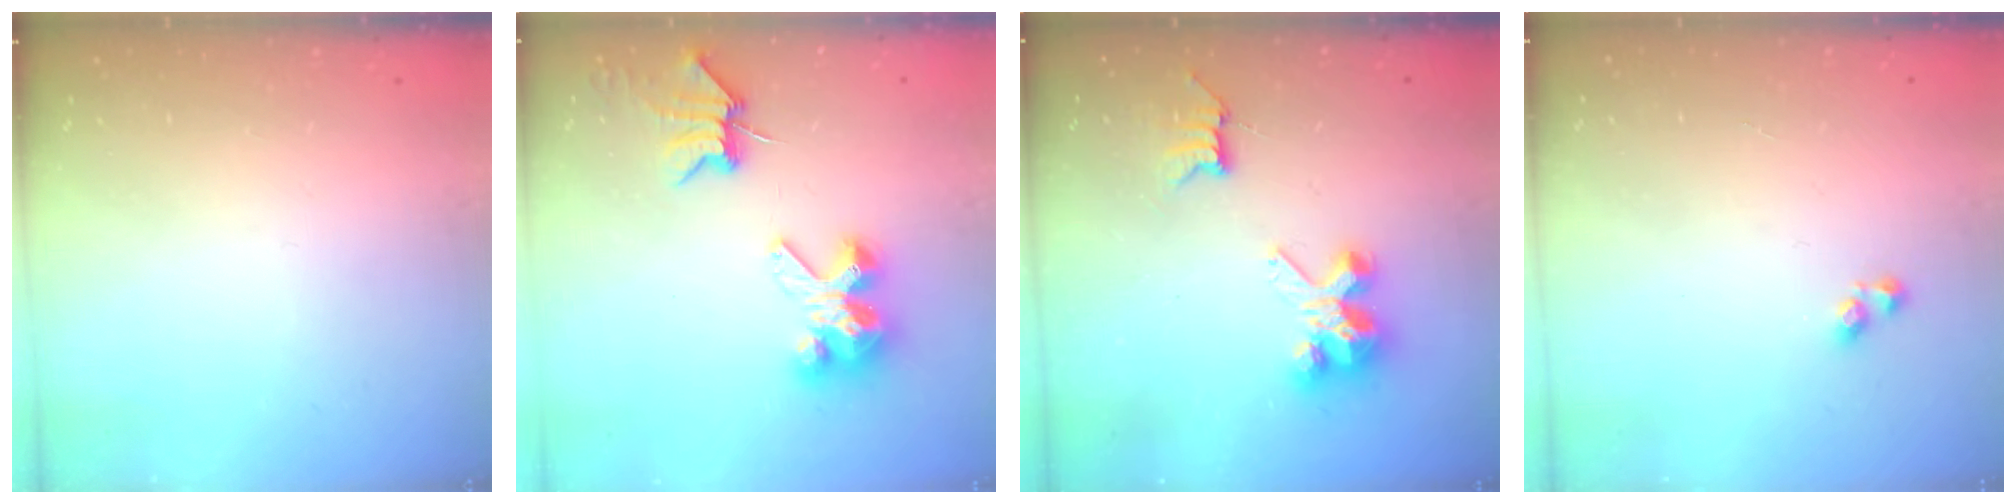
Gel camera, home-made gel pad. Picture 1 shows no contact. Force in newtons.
{"total": 7.0, "press": 6.9, "slide": 0.6}
{"total": 7.8, "press": 7.8, "slide": 0.3}
{"total": 2.9, "press": 2.6, "slide": 1.3}